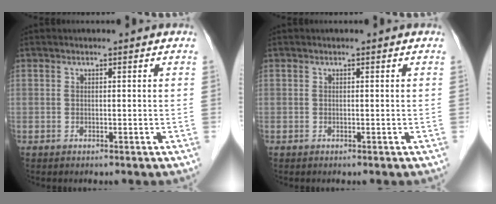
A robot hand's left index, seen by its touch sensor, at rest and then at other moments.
{"total": 0.0}